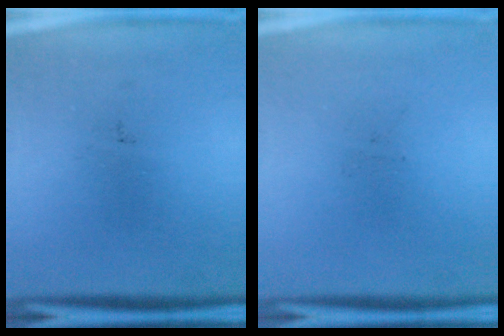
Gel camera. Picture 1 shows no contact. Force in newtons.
{"total": 0.0}